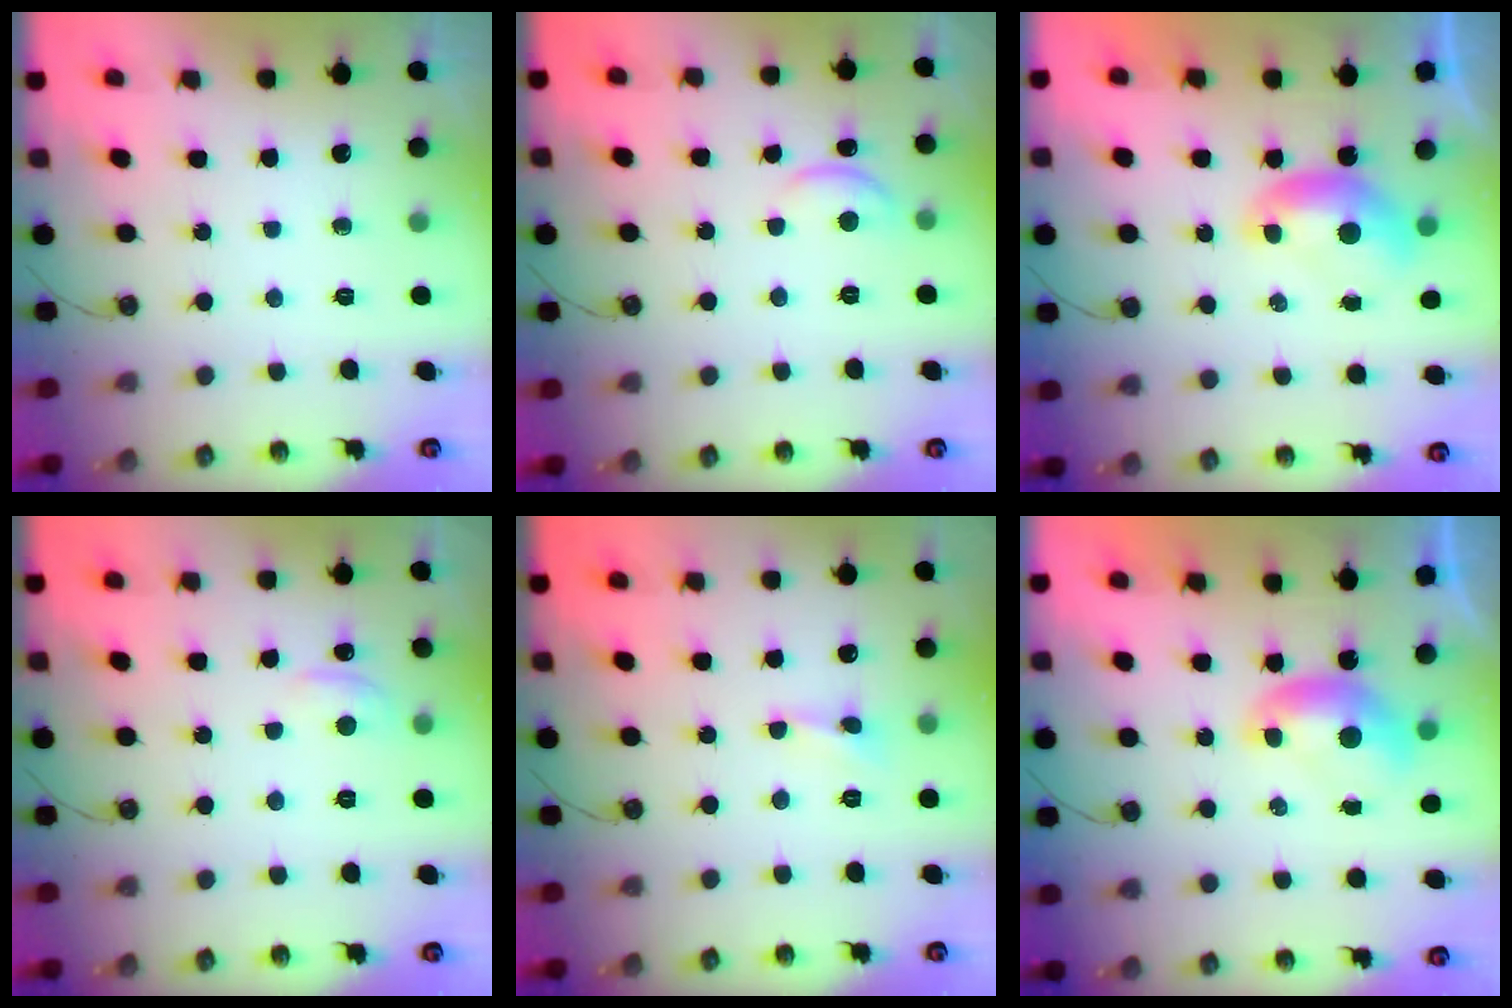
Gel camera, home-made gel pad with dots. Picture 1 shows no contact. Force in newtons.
{"total": 1.2, "press": 1.2, "slide": 0.3}
{"total": 0.0}
{"total": 0.5, "press": 0.3, "slide": 0.4}
{"total": 1.9, "press": 1.8, "slide": 0.6}
{"total": 0.0}